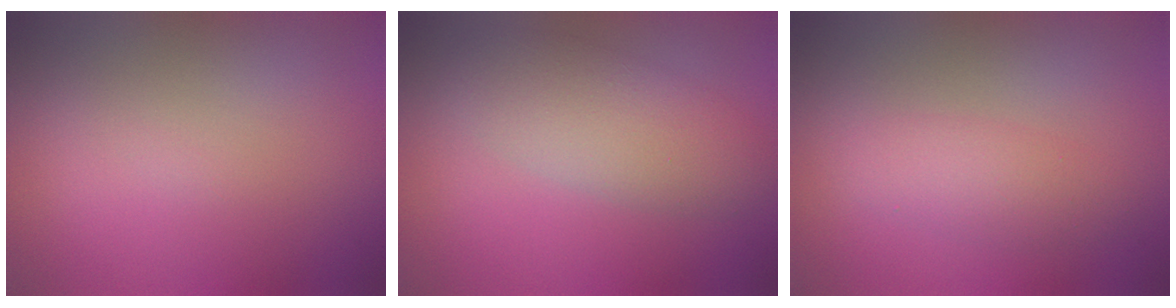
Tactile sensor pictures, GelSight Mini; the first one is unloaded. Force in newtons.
{"total": 4.6, "press": 4.6, "slide": 0.4}
{"total": 2.2, "press": 2.2, "slide": 0.1}